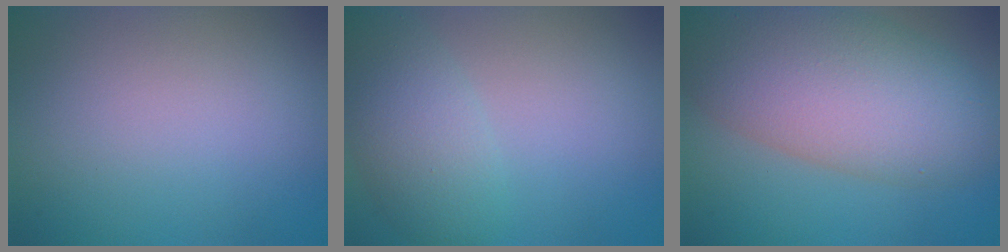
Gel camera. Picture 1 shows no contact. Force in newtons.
{"total": 4.2, "press": 4.2, "slide": 0.2}
{"total": 9.9, "press": 9.9, "slide": 0.5}